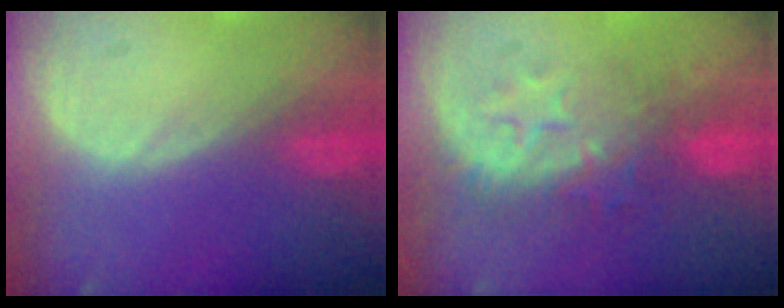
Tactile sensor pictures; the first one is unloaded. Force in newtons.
{"total": 8.3, "press": 8.2, "slide": 1.2}